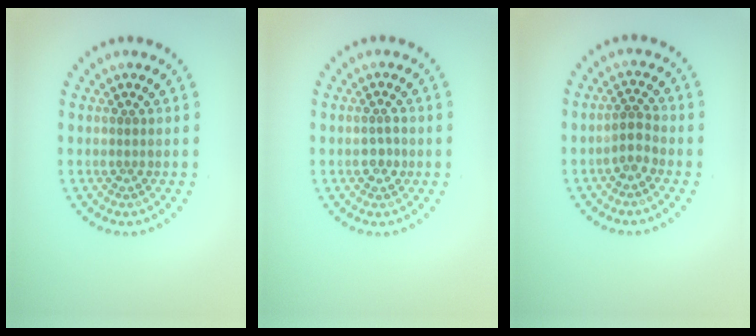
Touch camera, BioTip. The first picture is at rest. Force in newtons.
{"total": 1.3, "press": 1.3, "slide": 0.3}
{"total": 1.8, "press": 1.5, "slide": 1.0}